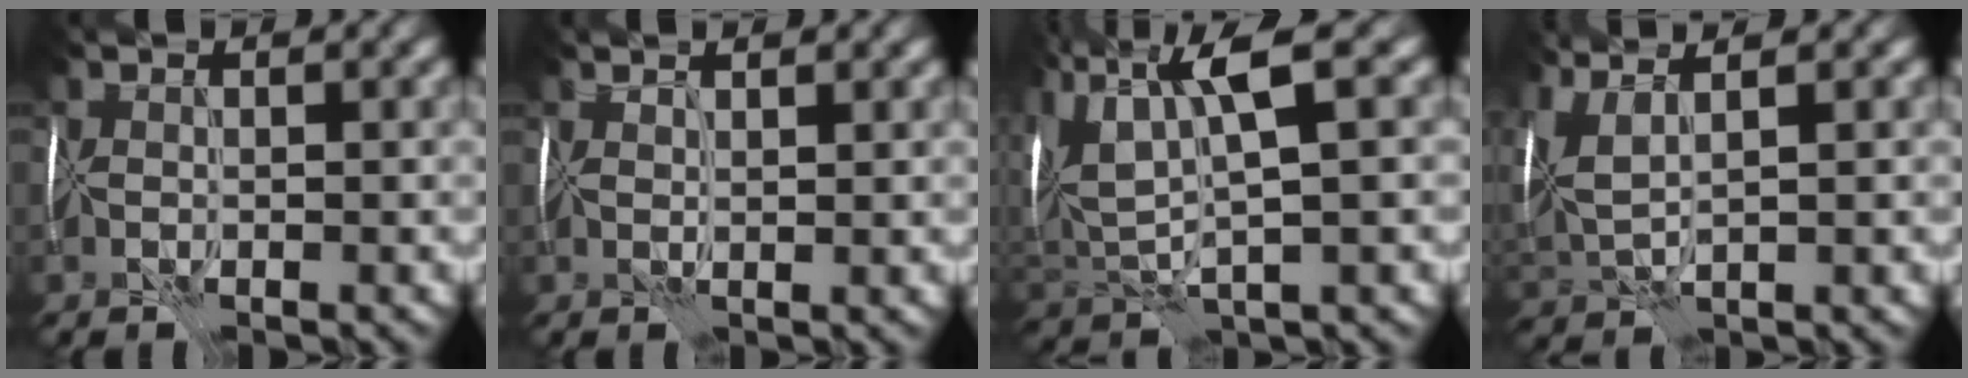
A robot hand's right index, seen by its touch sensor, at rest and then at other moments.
{"total": 1.9, "force": [1.6, 0.5, 1.0], "torque": [-0.002, 0.006, 0.019]}
{"total": 10.4, "force": [5.1, 3.3, 8.5], "torque": [-0.189, 0.015, 0.100]}
{"total": 5.8, "force": [3.5, 2.1, 4.1], "torque": [-0.090, 0.024, 0.066]}